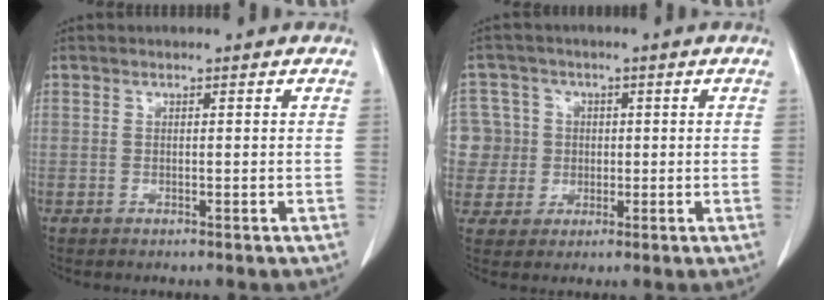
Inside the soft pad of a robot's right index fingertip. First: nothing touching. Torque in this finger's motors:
{"motor_torque": [0.19, 0.22, 0.06, 0.02]}